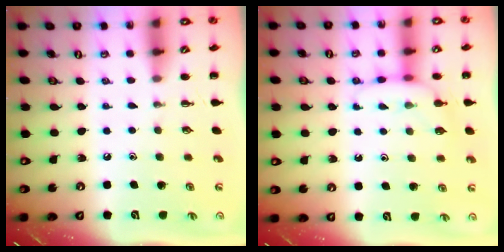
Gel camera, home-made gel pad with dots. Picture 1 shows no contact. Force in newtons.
{"total": 8.4, "press": 8.2, "slide": 1.6}